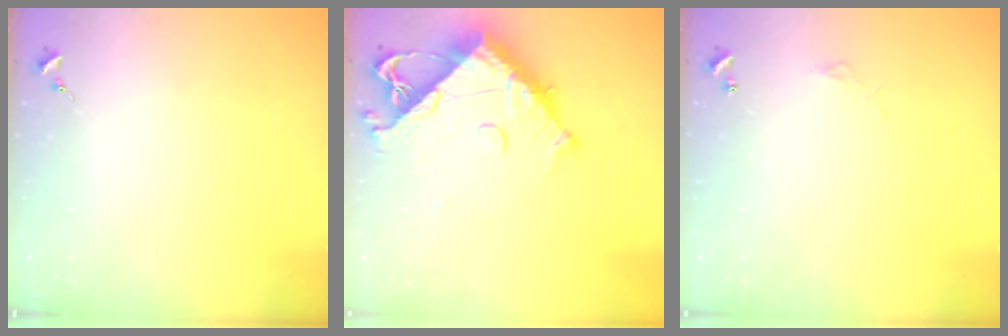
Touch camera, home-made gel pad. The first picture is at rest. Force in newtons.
{"total": 13.1, "press": 13.0, "slide": 1.5}
{"total": 2.7, "press": 2.7, "slide": 0.2}